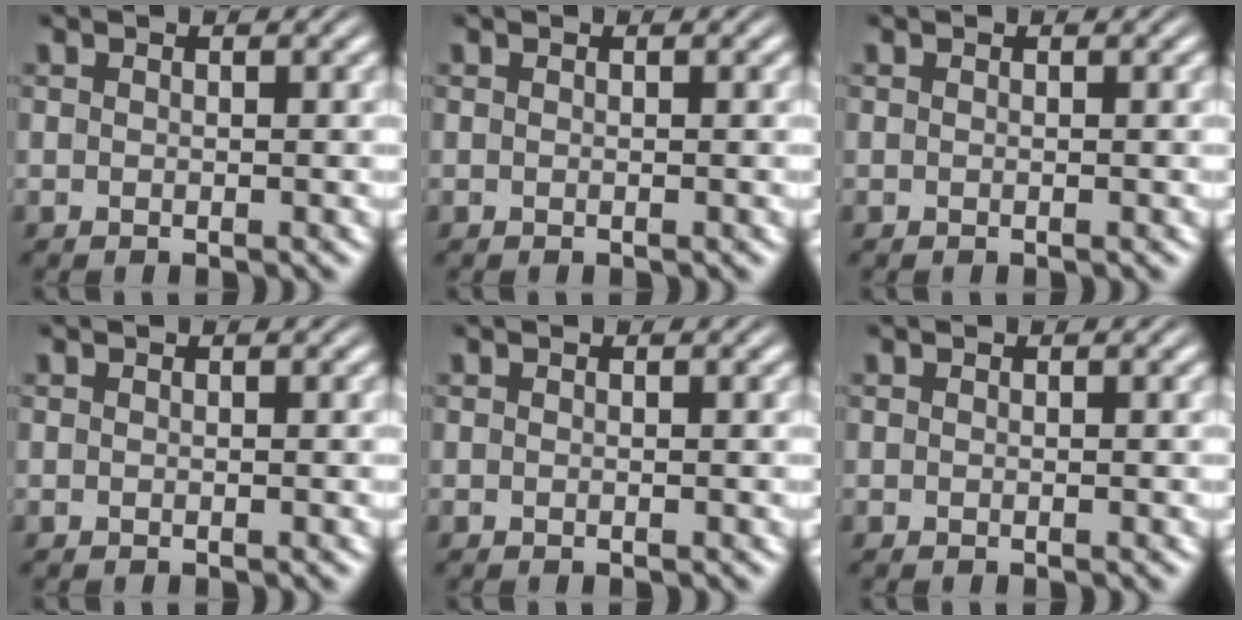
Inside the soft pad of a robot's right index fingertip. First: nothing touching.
{"total": 0.0}
{"total": 0.0}
{"total": 0.0}
{"total": 0.0}
{"total": 0.0}